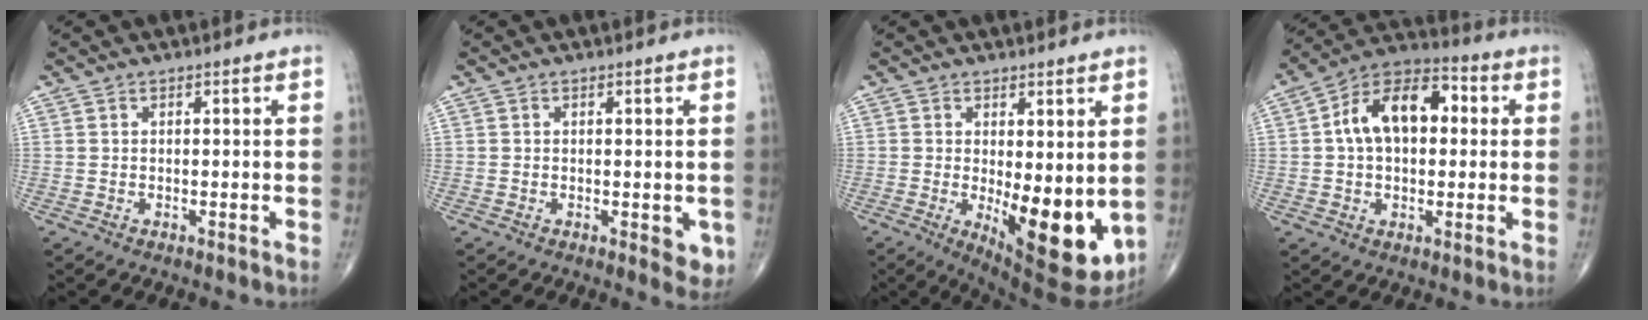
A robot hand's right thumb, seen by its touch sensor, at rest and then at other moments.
{"total": 3.6, "force": [-0.8, 1.8, 3.0], "torque": [-0.019, -0.005, -0.008]}
{"total": 13.4, "force": [-1.7, 5.2, 12.2], "torque": [-0.161, -0.031, -0.008]}
{"total": 14.7, "force": [2.1, 9.0, 11.4], "torque": [-0.171, 0.033, 0.024]}